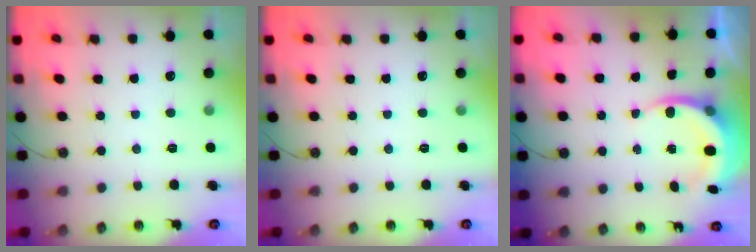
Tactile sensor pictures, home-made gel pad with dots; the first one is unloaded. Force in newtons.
{"total": 0.0}
{"total": 6.2, "press": 6.0, "slide": 1.6}